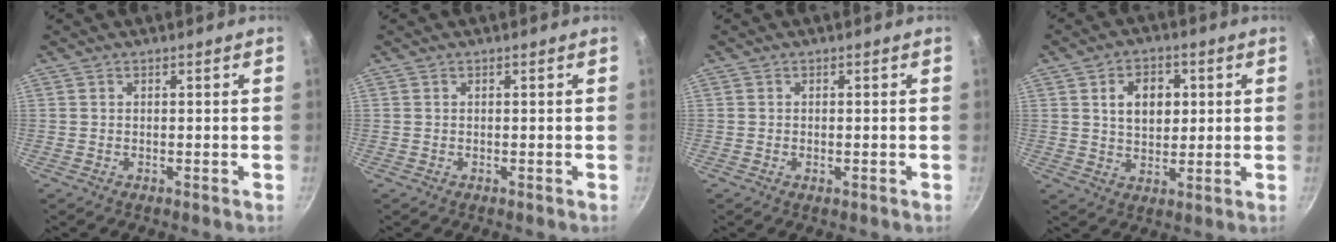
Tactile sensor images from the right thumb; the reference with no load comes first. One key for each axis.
{"total": 0.0}
{"total": 0.9, "fx": -0.3, "fy": 0.4, "fz": 0.8, "tx": -0.012, "ty": 0.001, "tz": -0.004}
{"total": 8.3, "fx": 2.0, "fy": 5.8, "fz": 5.6, "tx": -0.066, "ty": -0.001, "tz": 0.034}